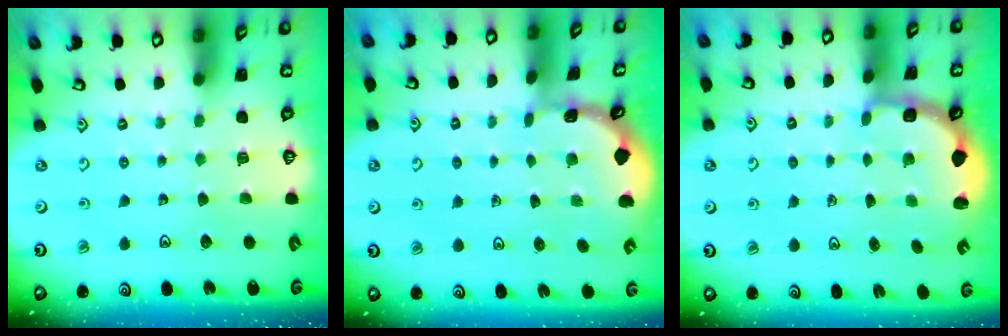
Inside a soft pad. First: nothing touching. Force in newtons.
{"total": 0.5, "press": 0.5, "slide": 0.2}
{"total": 2.8, "press": 2.2, "slide": 1.7}